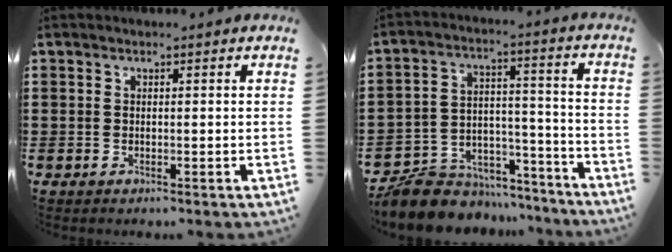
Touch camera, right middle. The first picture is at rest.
{"total": 7.7, "force": [-7.1, 2.8, 0.6], "torque": [-0.025, 0.017, -0.142]}